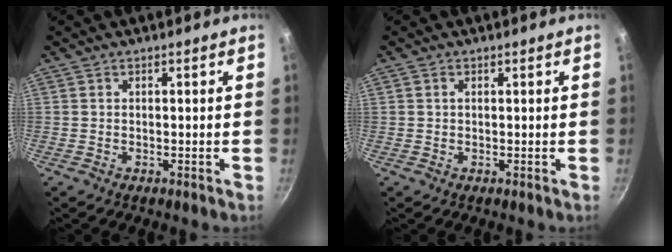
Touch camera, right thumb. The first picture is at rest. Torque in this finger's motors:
{"motor_torque": [0.02, -0.22, -0.42, 0.39, -0.01]}